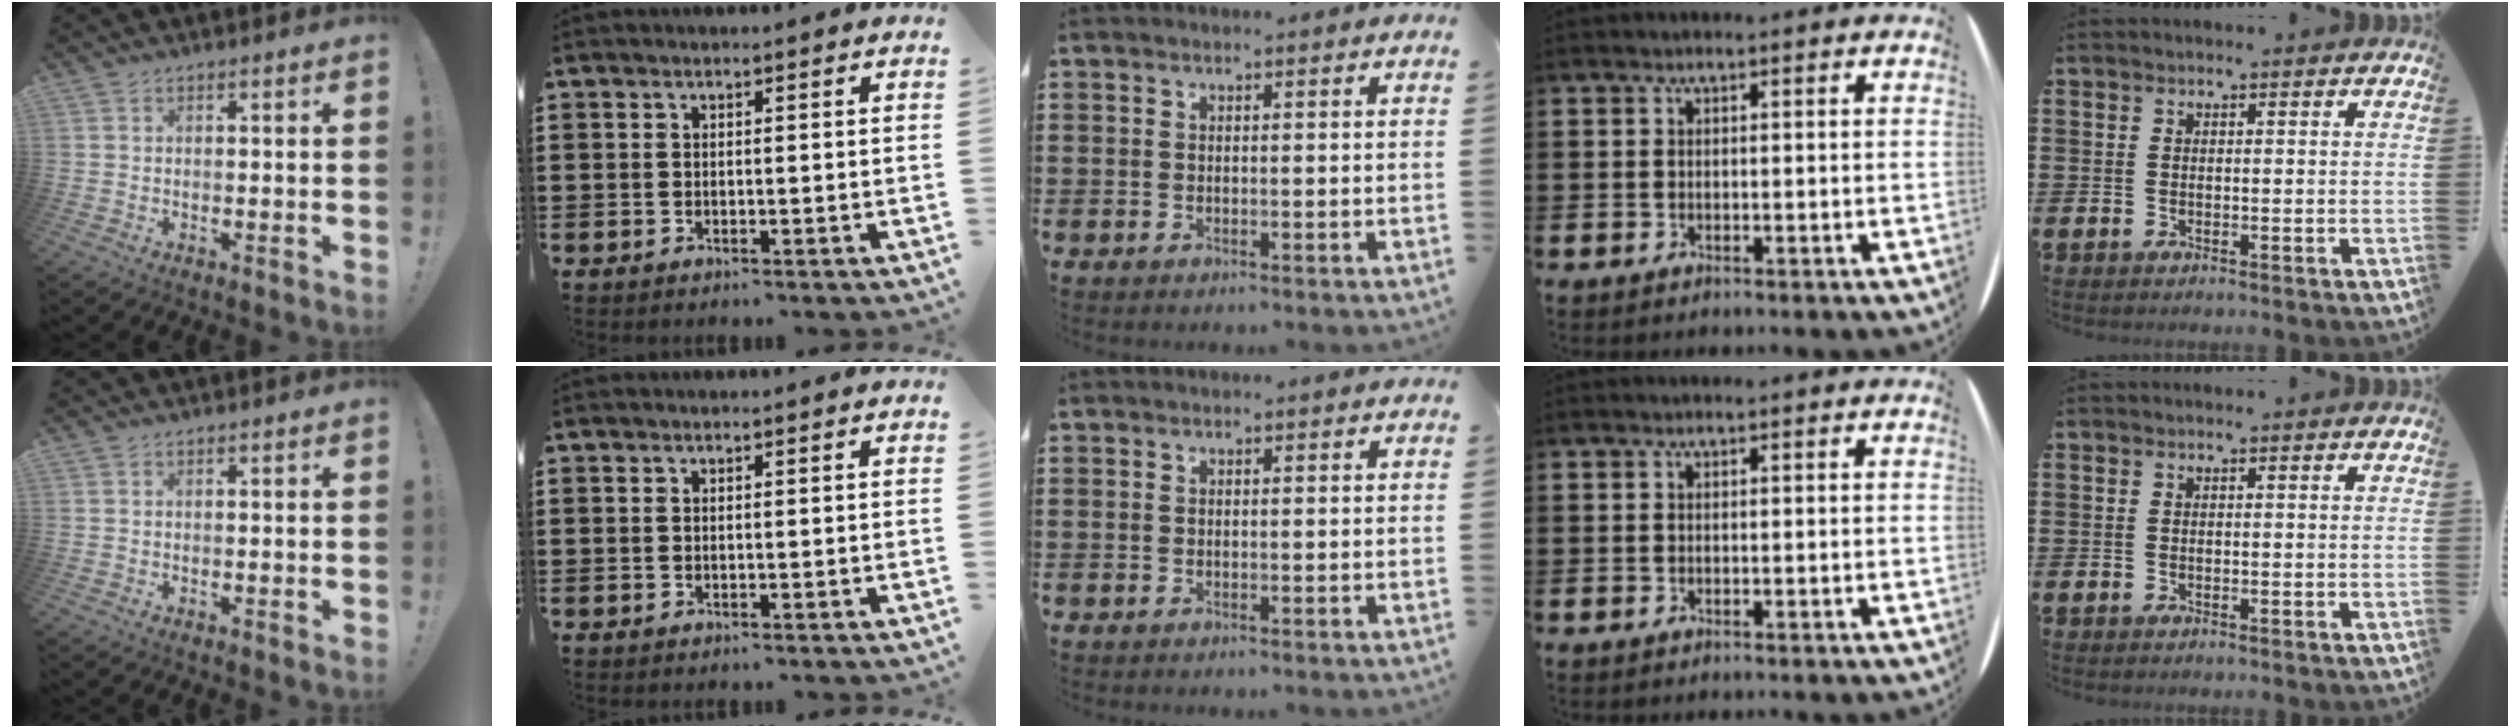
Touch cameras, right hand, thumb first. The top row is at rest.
{}